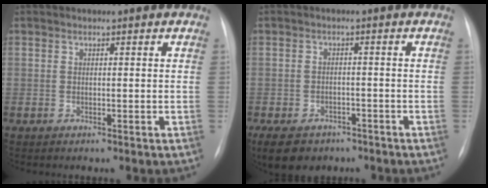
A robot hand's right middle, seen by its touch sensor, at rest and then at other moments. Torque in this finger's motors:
{"motor_torque": [0.83, -0.86, 0.22, 0.06]}